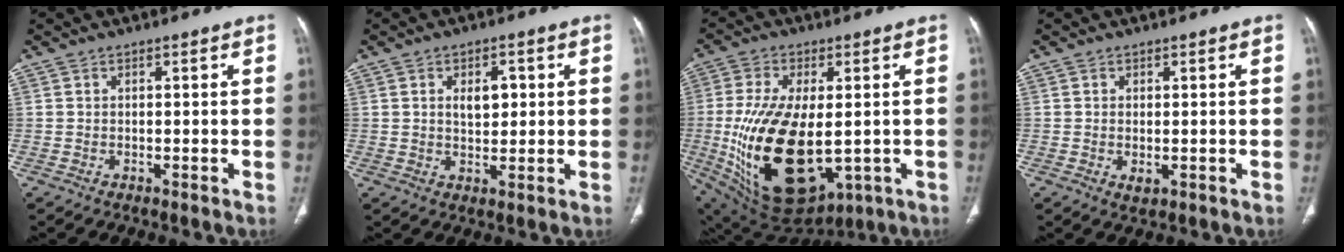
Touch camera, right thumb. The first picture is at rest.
{"total": 4.8, "force": [1.3, 2.8, 3.7], "torque": [-0.042, -0.004, 0.022]}
{"total": 23.0, "force": [-2.7, 12.0, 19.4], "torque": [-0.376, -0.027, -0.011]}
{"total": 1.5, "force": [-0.3, 0.8, 1.3], "torque": [-0.025, -0.006, 0.000]}